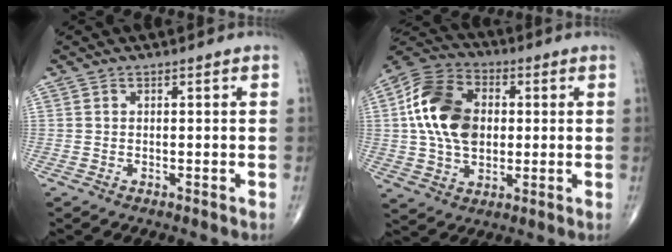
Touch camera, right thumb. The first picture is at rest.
{"total": 16.1, "force": [1.7, 11.1, 11.5], "torque": [-0.198, 0.015, 0.024]}